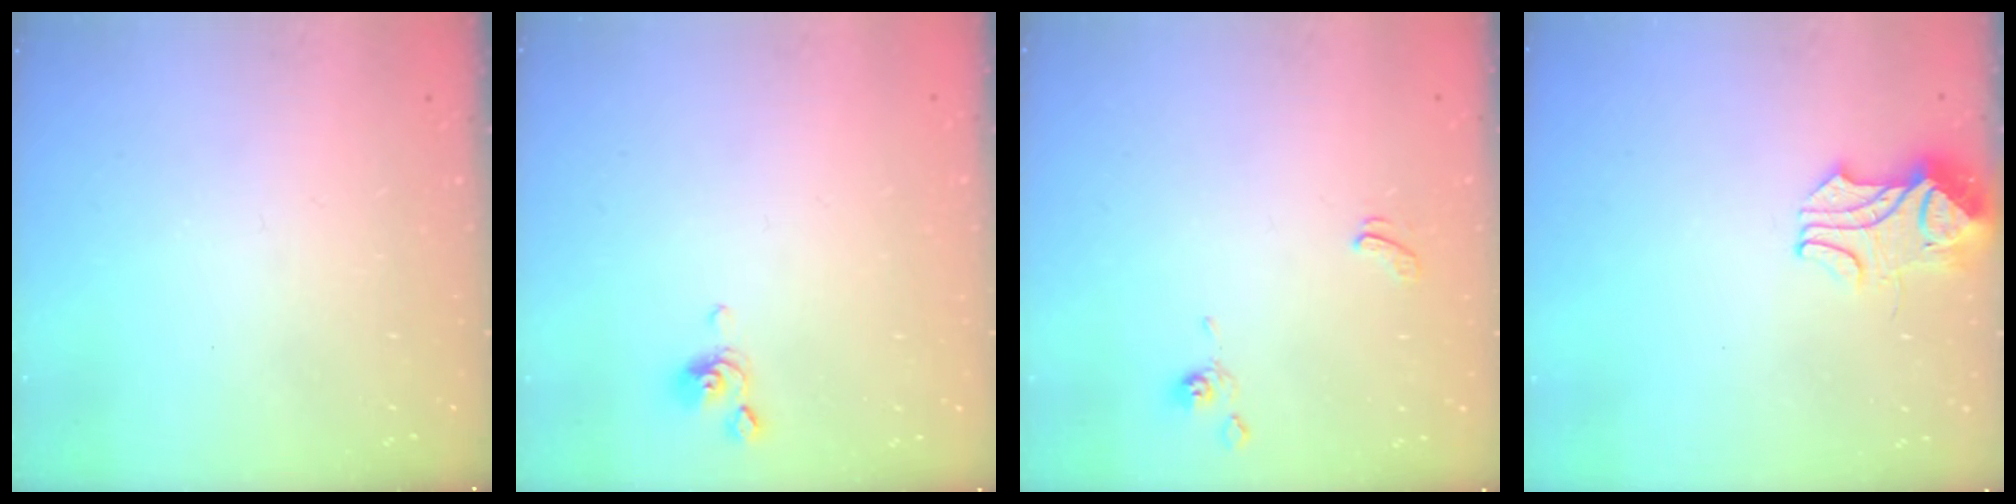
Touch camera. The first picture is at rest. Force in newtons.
{"total": 1.9, "press": 1.8, "slide": 0.6}
{"total": 1.7, "press": 1.6, "slide": 0.3}
{"total": 2.0, "press": 1.9, "slide": 0.8}